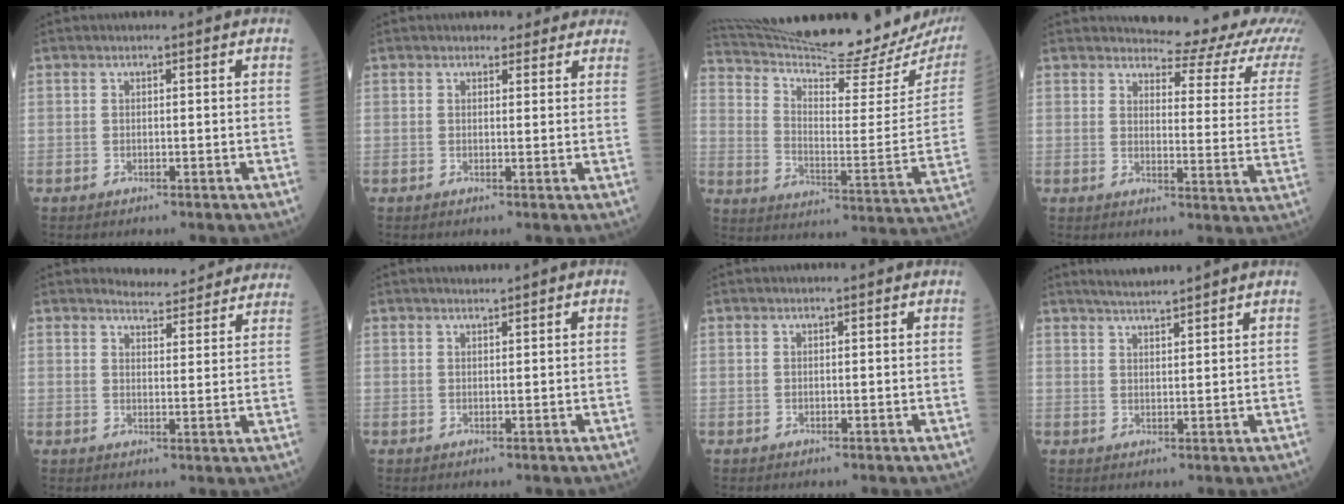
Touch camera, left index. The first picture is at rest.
{"total": 3.7, "force": [3.2, 1.8, 0.5], "torque": [0.006, 0.008, 0.027]}
{"total": 26.5, "force": [24.4, 2.3, 10.2], "torque": [-0.173, -0.085, 0.332]}
{"total": 12.9, "force": [12.3, 2.1, 3.3], "torque": [-0.023, -0.061, 0.117]}
{"total": 10.4, "force": [10.2, 1.7, 0.9], "torque": [0.007, -0.006, 0.106]}
{"total": 0.8, "force": [0.6, 0.0, 0.4], "torque": [-0.006, 0.007, 0.014]}
{"total": 0.0}
{"total": 3.9, "force": [3.6, -0.7, 1.3], "torque": [-0.022, 0.009, 0.065]}